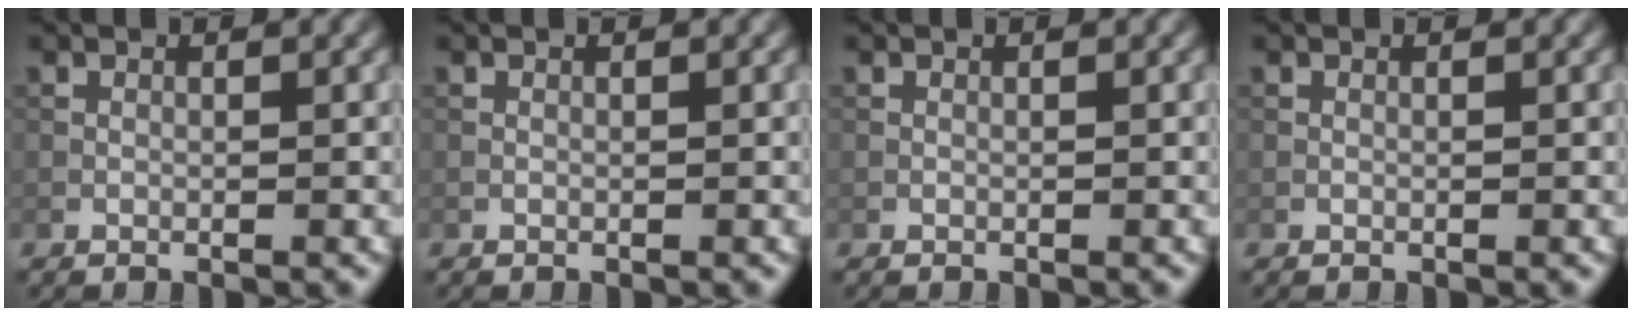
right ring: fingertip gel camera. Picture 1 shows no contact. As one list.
[{"total": 0.0}, {"total": 0.0}, {"total": 0.0}]